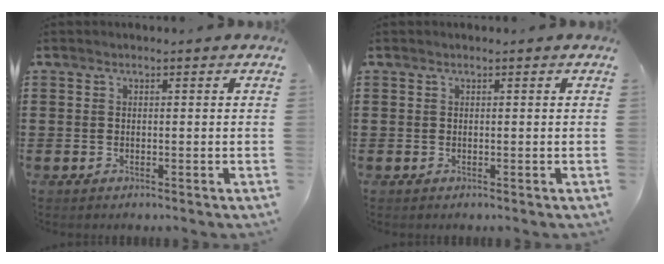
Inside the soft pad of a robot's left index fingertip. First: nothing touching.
{"total": 0.0}